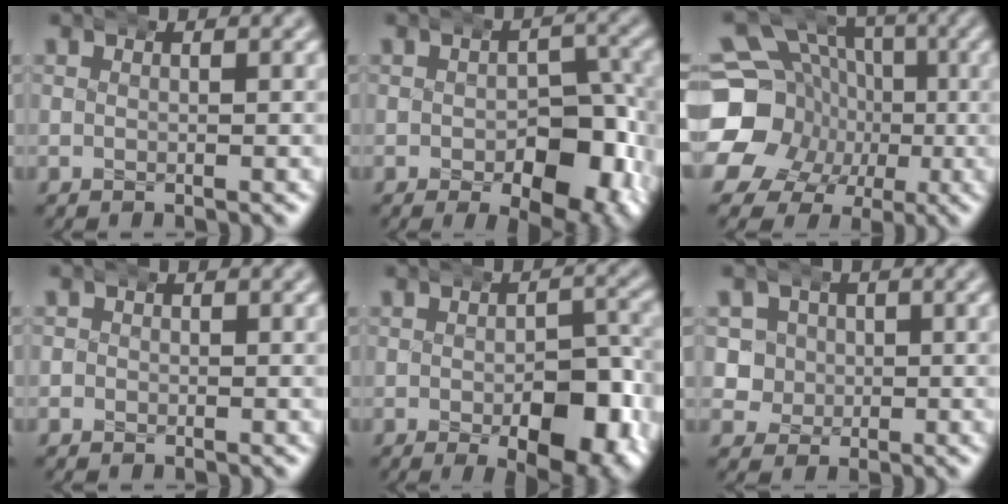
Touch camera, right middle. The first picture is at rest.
{"total": 9.1, "force": [-2.5, 5.4, 6.9], "torque": [-0.089, -0.023, -0.027]}
{"total": 14.9, "force": [-0.7, 13.2, 6.9], "torque": [-0.130, -0.029, -0.017]}
{"total": 0.7, "force": [-0.4, 0.6, -0.1], "torque": [-0.004, -0.002, -0.005]}
{"total": 8.8, "force": [-2.7, 4.3, 7.2], "torque": [-0.096, -0.022, -0.031]}
{"total": 6.4, "force": [-0.1, 6.1, 1.8], "torque": [-0.058, -0.020, -0.001]}